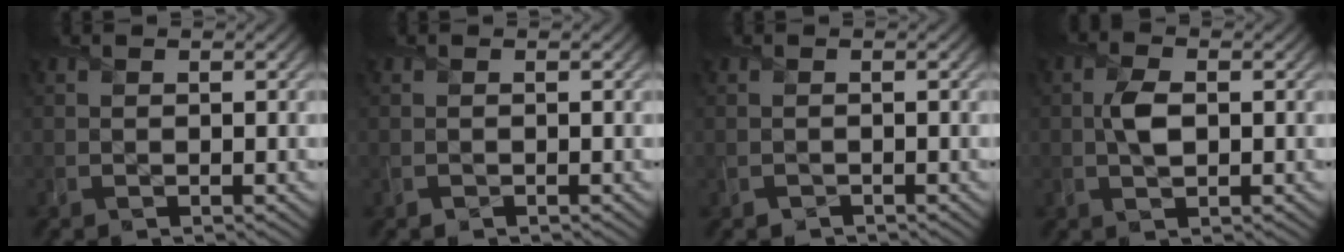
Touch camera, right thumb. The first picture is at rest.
{"total": 0.0}
{"total": 0.5, "force": [-0.4, 0.2, -0.1], "torque": [0.002, -0.002, -0.009]}
{"total": 2.9, "force": [0.2, 1.7, 2.4], "torque": [-0.053, 0.000, 0.003]}